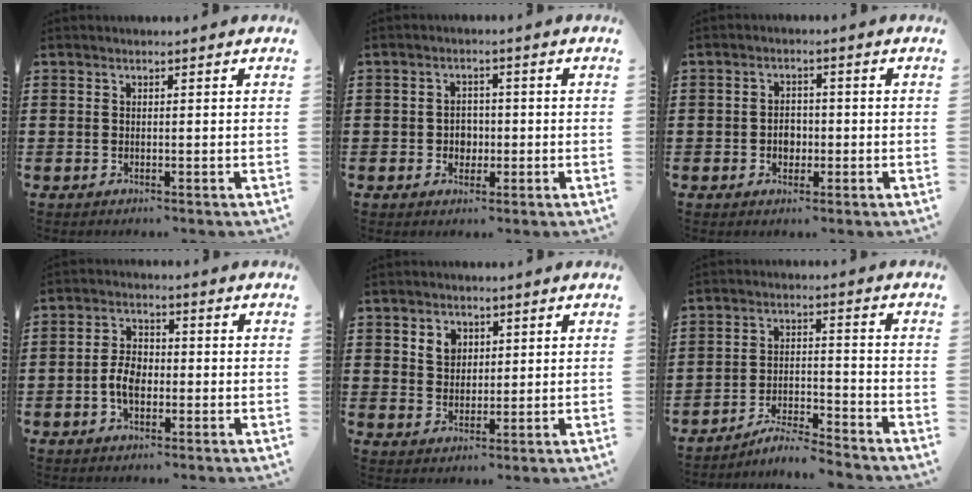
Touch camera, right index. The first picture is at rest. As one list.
[{"total": 2.6, "force": [-0.5, 2.3, 1.1], "torque": [-0.028, 0.006, -0.014]}, {"total": 2.7, "force": [-0.6, 2.1, 1.5], "torque": [-0.026, 0.002, -0.016]}, {"total": 4.7, "force": [-1.2, 2.8, 3.5], "torque": [-0.080, 0.003, -0.026]}, {"total": 3.4, "force": [1.7, 2.8, 1.0], "torque": [-0.031, 0.012, 0.029]}, {"total": 5.3, "force": [-5.1, 0.1, 1.5], "torque": [-0.035, 0.000, -0.103]}]